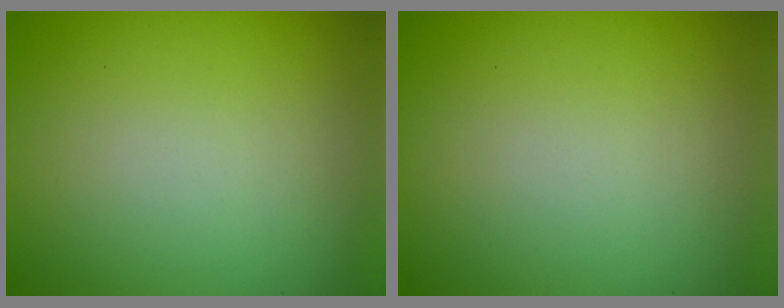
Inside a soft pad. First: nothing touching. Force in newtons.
{"total": 0.0}